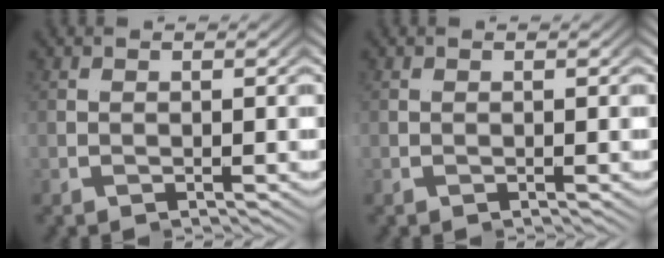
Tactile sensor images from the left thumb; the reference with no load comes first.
{"total": 0.0}